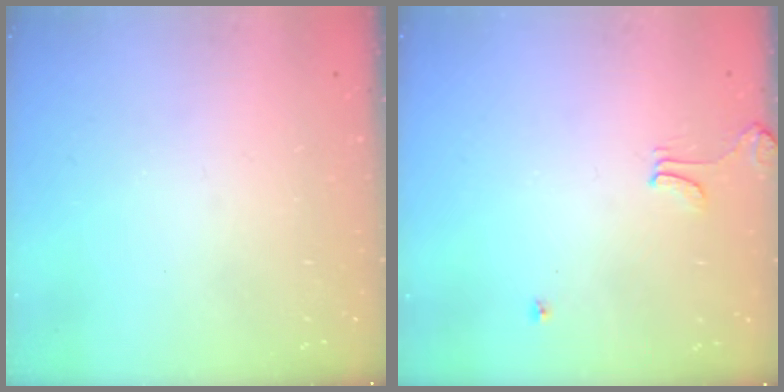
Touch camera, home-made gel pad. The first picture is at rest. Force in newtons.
{"total": 1.7, "press": 1.7, "slide": 0.3}